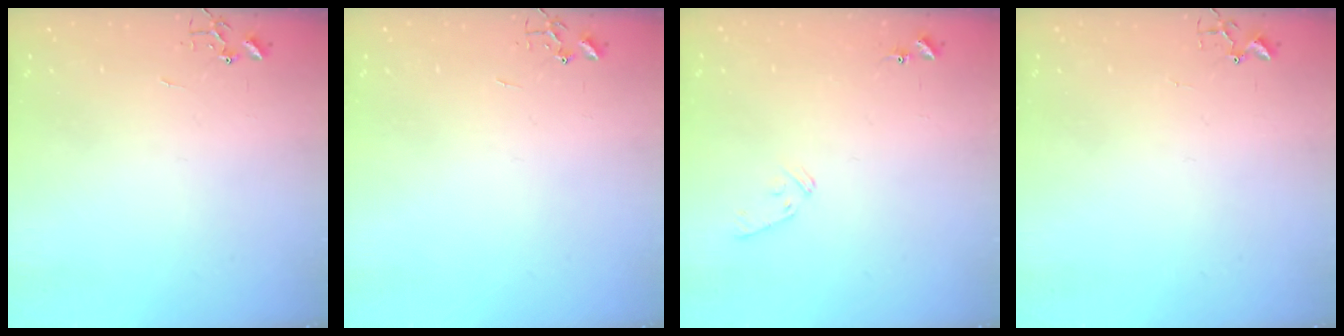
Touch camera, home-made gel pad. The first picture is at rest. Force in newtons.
{"total": 0.0}
{"total": 6.7, "press": 6.7, "slide": 0.7}
{"total": 3.0, "press": 2.9, "slide": 0.4}